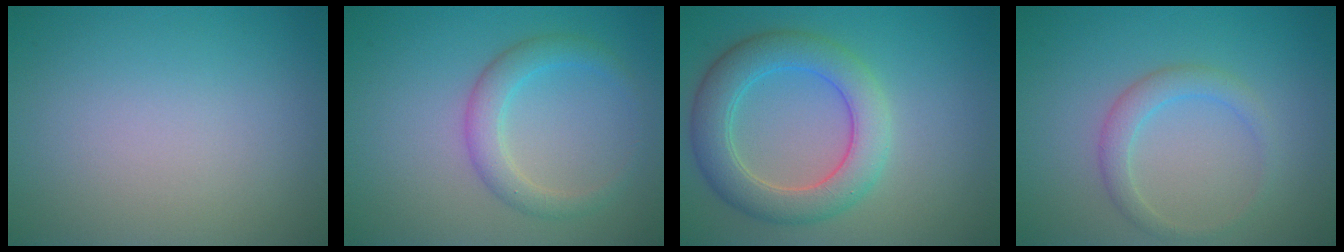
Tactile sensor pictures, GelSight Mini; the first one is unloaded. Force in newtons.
{"total": 2.8, "press": 2.8, "slide": 0.1}
{"total": 5.7, "press": 5.7, "slide": 0.2}
{"total": 2.2, "press": 2.2, "slide": 0.1}